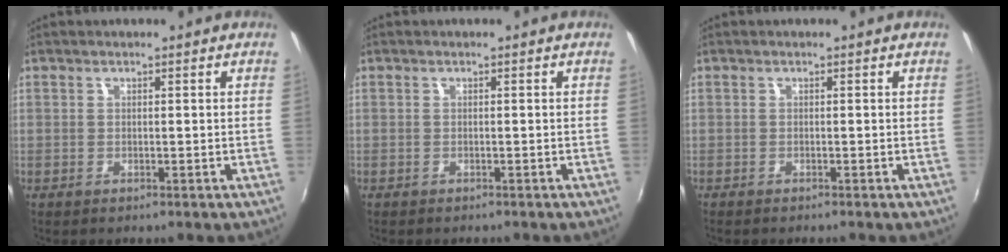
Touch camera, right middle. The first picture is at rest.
{"total": 0.0}
{"total": 0.6, "force": [-0.6, 0.0, 0.2], "torque": [-0.003, -0.002, -0.011]}